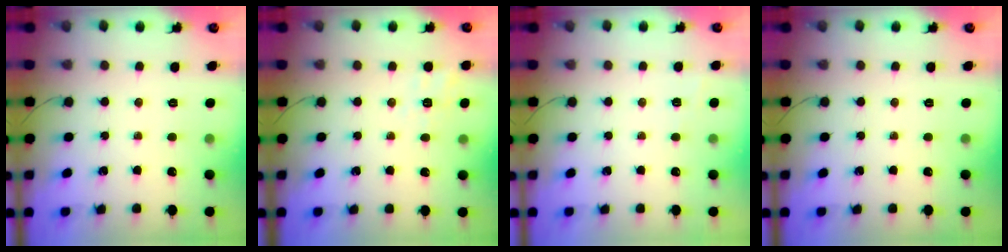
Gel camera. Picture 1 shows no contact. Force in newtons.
{"total": 2.4, "press": 1.0, "slide": 2.2}
{"total": 5.5, "press": 5.3, "slide": 1.4}
{"total": 0.0}